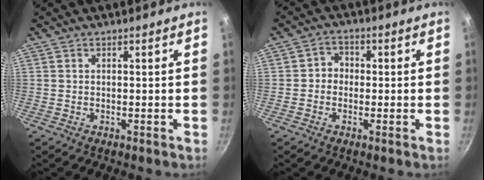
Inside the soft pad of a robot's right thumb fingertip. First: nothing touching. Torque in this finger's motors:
{"motor_torque": [-0.23, 0.05, -0.03, -0.04, 0.02]}